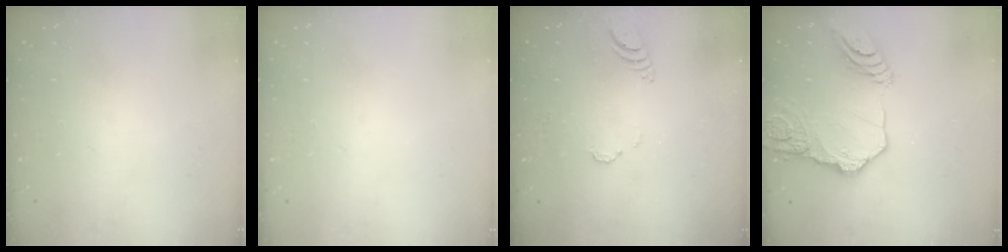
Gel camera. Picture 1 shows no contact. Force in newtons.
{"total": 0.0}
{"total": 3.8, "press": 3.8, "slide": 0.3}
{"total": 16.4, "press": 16.3, "slide": 1.7}